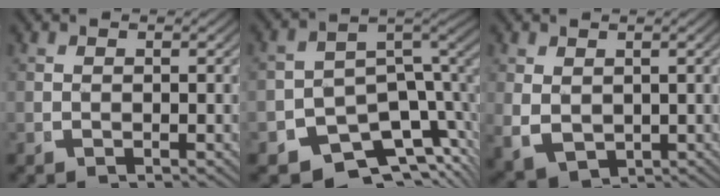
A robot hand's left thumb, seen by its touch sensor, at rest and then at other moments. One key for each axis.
{"total": 13.2, "fx": -5.1, "fy": 8.5, "fz": 8.7, "tx": -0.123, "ty": -0.035, "tz": -0.074}
{"total": 4.0, "fx": -0.4, "fy": 3.2, "fz": 2.5, "tx": -0.067, "ty": -0.029, "tz": 0.021}